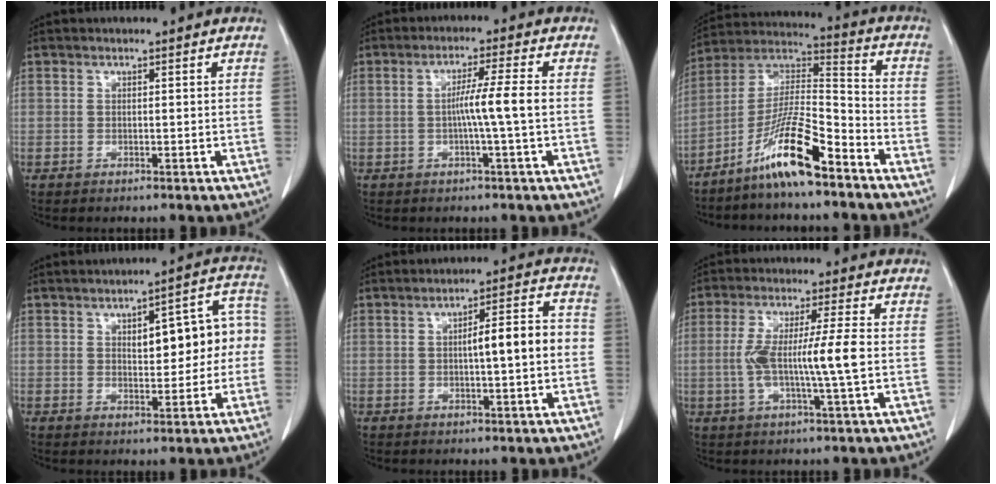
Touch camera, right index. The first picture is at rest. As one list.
[{"total": 5.2, "force": [-0.6, -1.1, 5.0], "torque": [-0.084, 0.006, -0.009]}, {"total": 13.2, "force": [-8.7, 1.1, 9.8], "torque": [-0.196, 0.002, -0.163]}, {"total": 9.9, "force": [0.7, 3.9, 9.1], "torque": [-0.107, 0.042, 0.015]}, {"total": 7.5, "force": [-0.2, 0.9, 7.4], "torque": [-0.110, 0.021, -0.003]}, {"total": 9.0, "force": [-0.8, -0.3, 9.0], "torque": [-0.173, 0.005, -0.018]}]